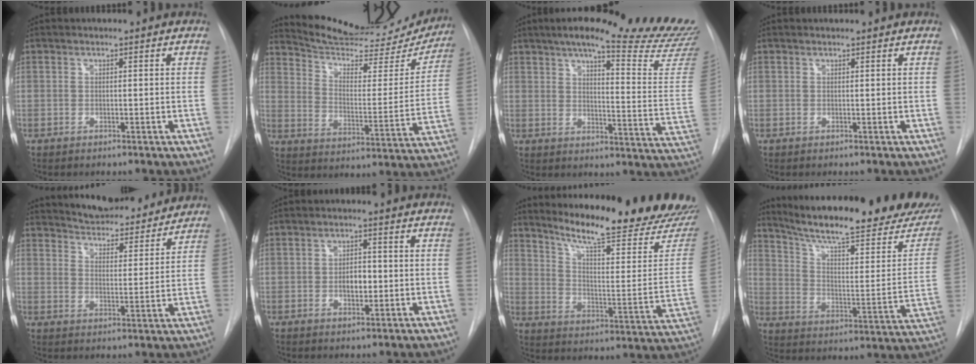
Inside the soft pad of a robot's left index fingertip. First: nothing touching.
{"total": 23.4, "force": [21.8, 4.6, 7.0], "torque": [-0.102, -0.059, 0.287]}
{"total": 25.0, "force": [22.1, 1.1, 11.8], "torque": [-0.163, -0.108, 0.258]}
{"total": 0.0}
{"total": 15.2, "force": [14.1, 3.2, 4.4], "torque": [-0.057, -0.011, 0.194]}
{"total": 3.3, "force": [-1.3, 1.7, 2.5], "torque": [-0.039, -0.003, -0.017]}
{"total": 24.5, "force": [21.9, 1.3, 10.8], "torque": [-0.159, -0.109, 0.285]}
{"total": 27.7, "force": [23.2, 3.3, 14.7], "torque": [-0.224, -0.070, 0.310]}